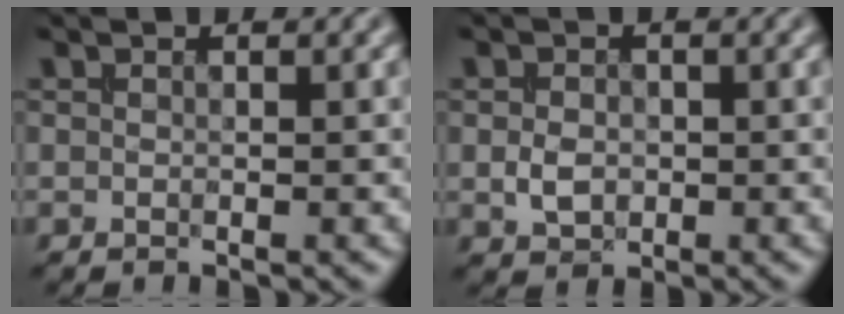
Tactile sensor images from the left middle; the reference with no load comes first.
{"total": 2.1, "force": [-0.3, 1.7, 1.2], "torque": [-0.024, -0.004, -0.009]}